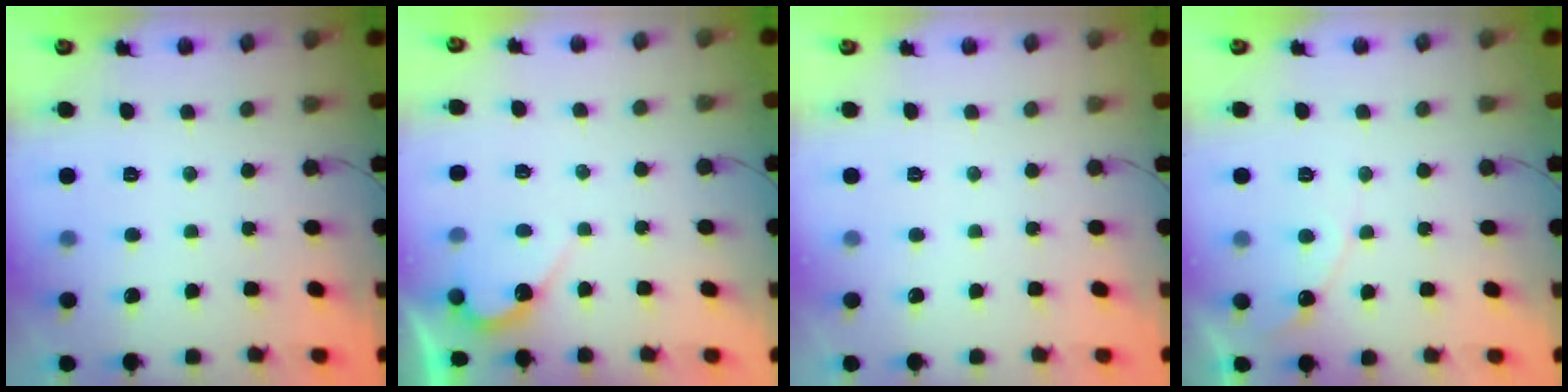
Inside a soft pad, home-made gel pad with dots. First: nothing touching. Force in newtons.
{"total": 4.5, "press": 4.5, "slide": 0.3}
{"total": 0.0}
{"total": 6.6, "press": 6.6, "slide": 0.5}